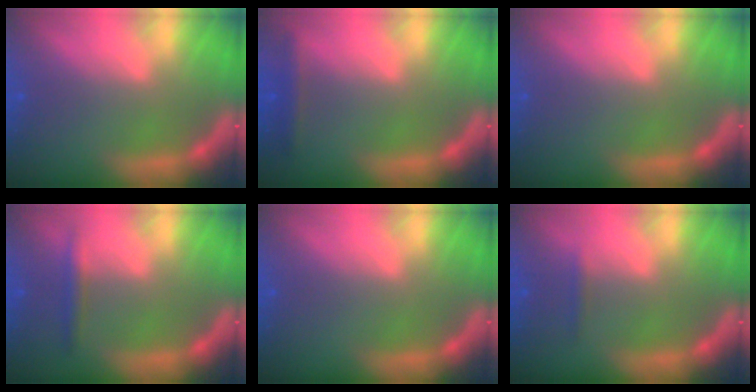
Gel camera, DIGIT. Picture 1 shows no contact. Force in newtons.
{"total": 1.9}
{"total": 0.0}
{"total": 1.9}
{"total": 0.0}
{"total": 0.9}